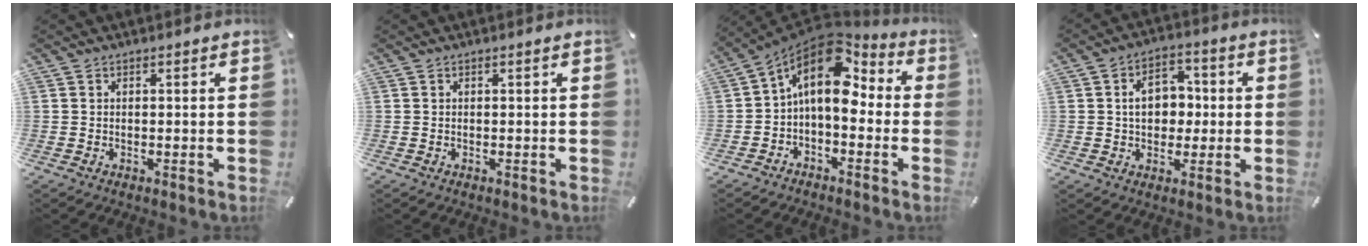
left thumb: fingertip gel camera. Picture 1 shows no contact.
{"total": 0.0}
{"total": 12.5, "force": [2.9, 7.5, 9.5], "torque": [-0.177, -0.030, 0.041]}
{"total": 9.0, "force": [0.2, 7.0, 5.7], "torque": [-0.089, 0.005, 0.001]}